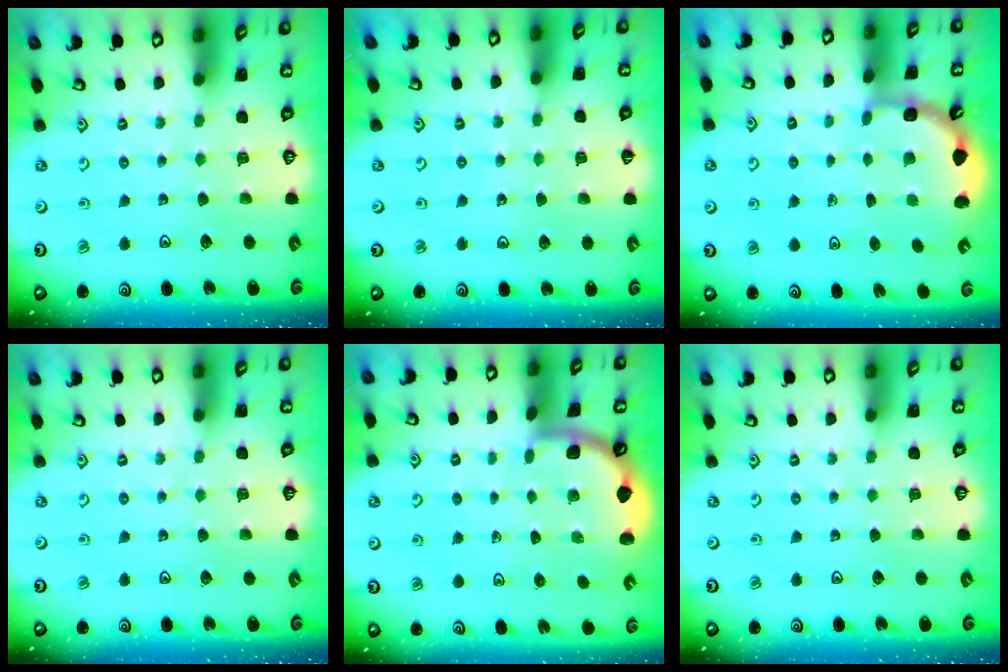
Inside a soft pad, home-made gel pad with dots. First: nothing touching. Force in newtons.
{"total": 3.1, "press": 3.0, "slide": 0.8}
{"total": 2.8, "press": 2.8, "slide": 0.6}
{"total": 0.0}
{"total": 1.9, "press": 1.9, "slide": 0.0}
{"total": 0.0}